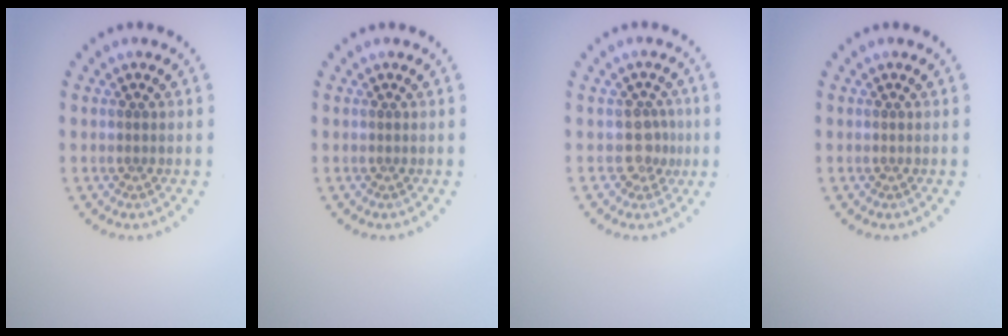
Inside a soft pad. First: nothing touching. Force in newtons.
{"total": 0.0}
{"total": 1.9, "press": 1.5, "slide": 1.2}
{"total": 0.0}